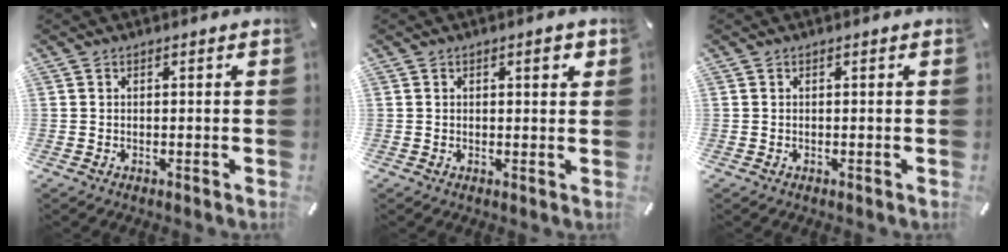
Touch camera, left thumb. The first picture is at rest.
{"total": 3.1, "force": [1.5, 1.1, 2.4], "torque": [-0.035, -0.002, 0.021]}
{"total": 0.0}